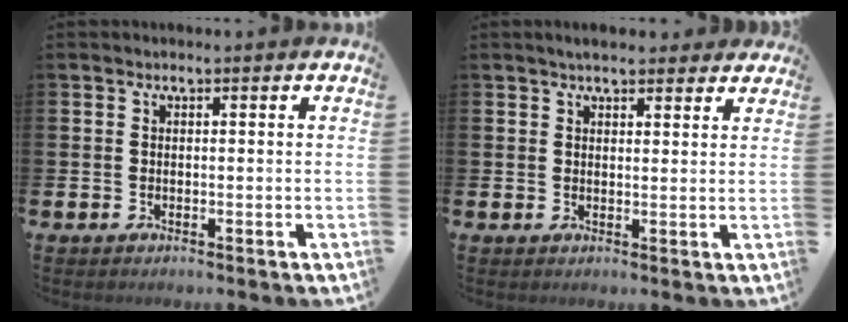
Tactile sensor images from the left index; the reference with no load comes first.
{"total": 3.3, "force": [3.0, 0.9, 0.8], "torque": [-0.022, -0.004, 0.055]}